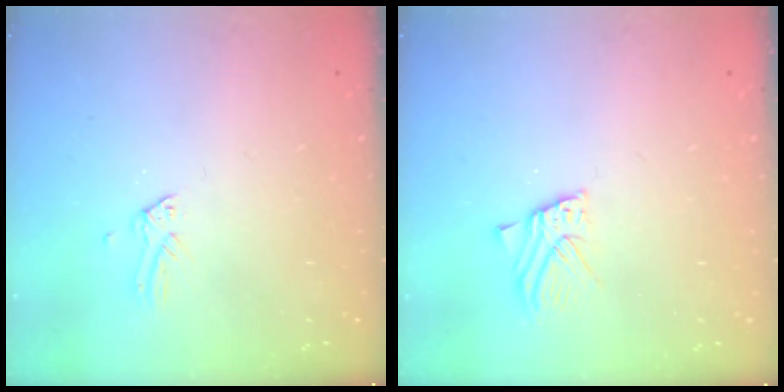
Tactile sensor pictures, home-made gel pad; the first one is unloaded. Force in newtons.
{"total": 3.6, "press": 3.6, "slide": 0.2}